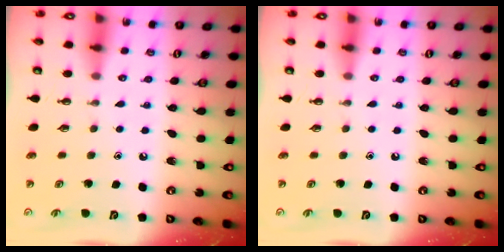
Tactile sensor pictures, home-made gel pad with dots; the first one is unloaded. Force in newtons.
{"total": 0.0}